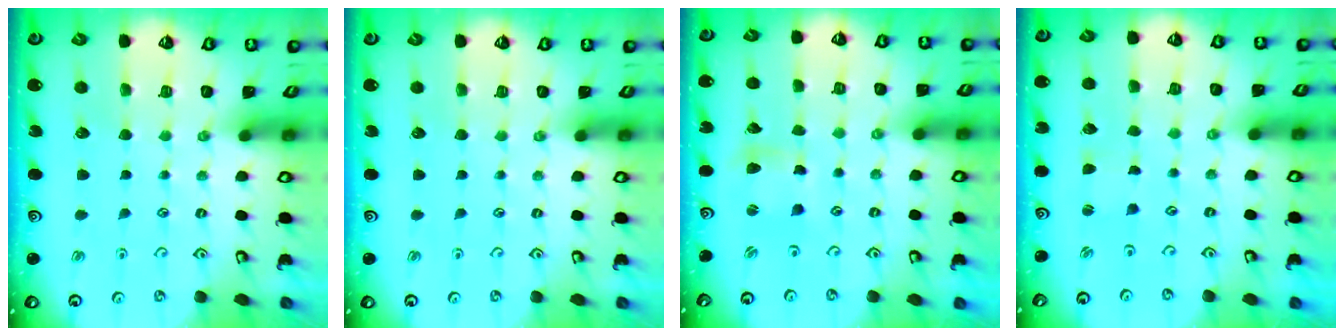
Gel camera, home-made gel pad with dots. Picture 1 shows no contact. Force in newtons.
{"total": 0.0}
{"total": 4.2, "press": 4.1, "slide": 0.5}
{"total": 1.8, "press": 1.8, "slide": 0.3}